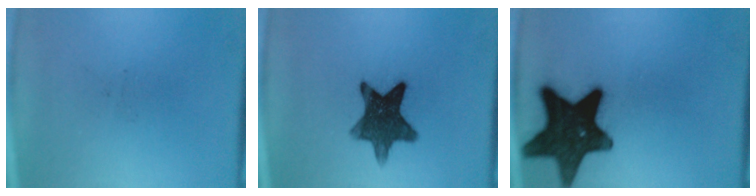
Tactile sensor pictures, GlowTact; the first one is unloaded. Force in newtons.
{"total": 12.2}
{"total": 17.4}